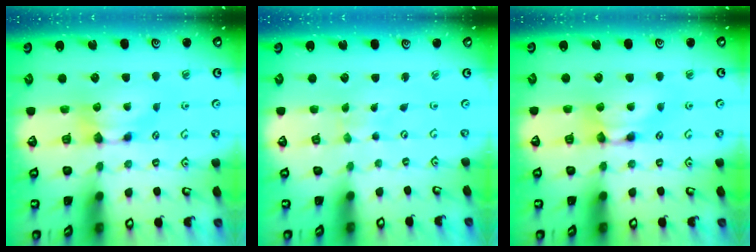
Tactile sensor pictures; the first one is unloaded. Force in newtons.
{"total": 4.4, "press": 4.4, "slide": 0.1}
{"total": 2.0, "press": 2.0, "slide": 0.1}